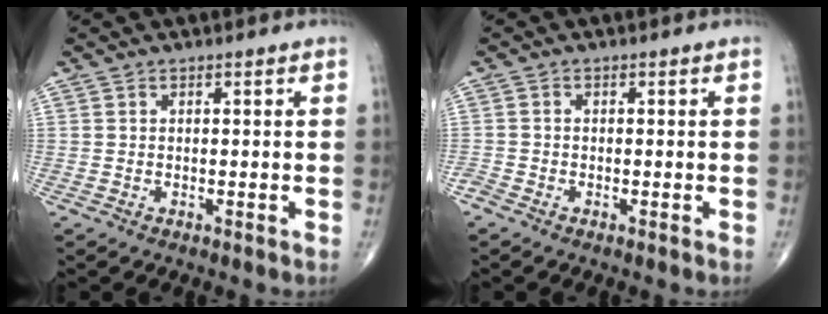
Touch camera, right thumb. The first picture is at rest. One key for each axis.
{"total": 1.3, "fx": -1.1, "fy": 0.6, "fz": 0.4, "tx": -0.008, "ty": -0.002, "tz": -0.026}